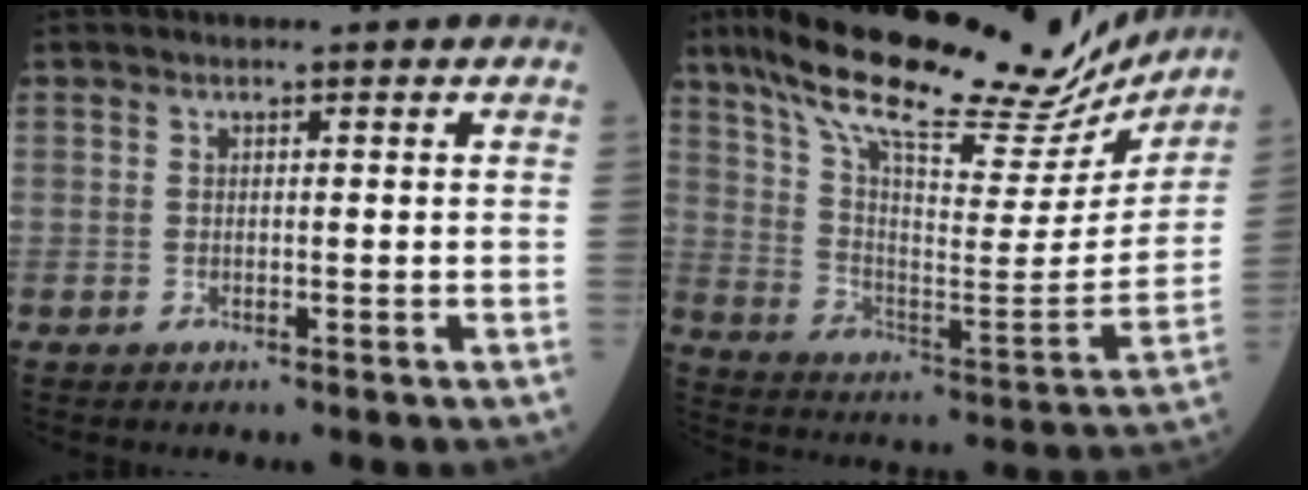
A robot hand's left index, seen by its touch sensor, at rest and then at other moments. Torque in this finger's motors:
{"motor_torque": [1.07, -1.07, 0.63, 0.15]}